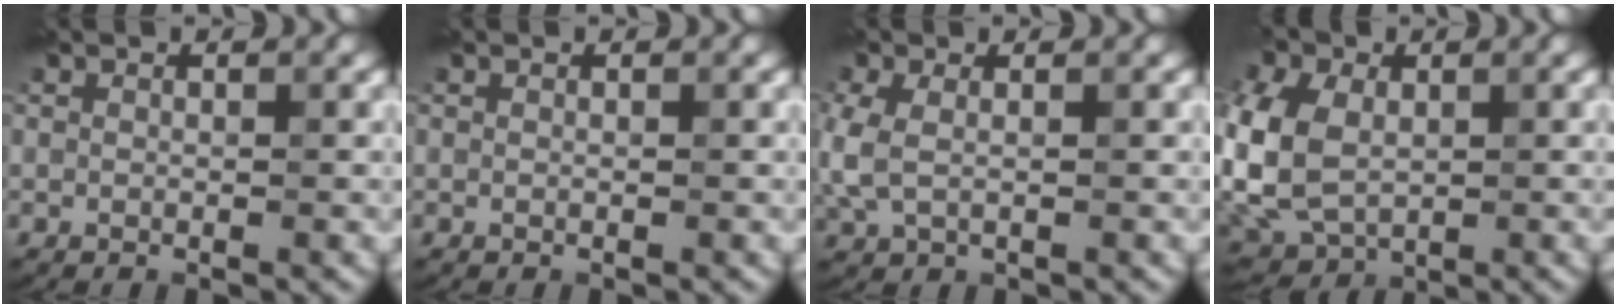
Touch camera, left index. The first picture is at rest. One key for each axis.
{"total": 0.0}
{"total": 2.8, "fx": -0.3, "fy": 1.8, "fz": 2.2, "tx": -0.067, "ty": -0.006, "tz": -0.003}
{"total": 13.6, "fx": 0.4, "fy": 10.3, "fz": 8.9, "tx": -0.194, "ty": 0.000, "tz": -0.020}